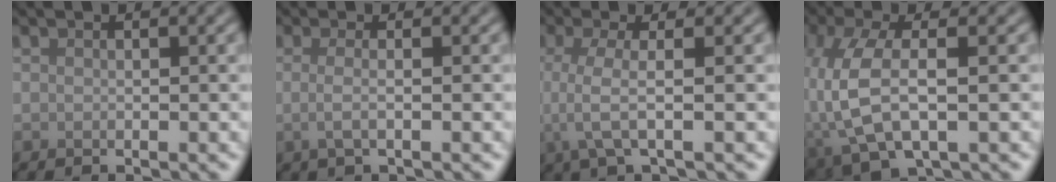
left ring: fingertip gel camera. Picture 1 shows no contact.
{"total": 2.2, "force": [-0.1, 0.8, 2.1], "torque": [-0.036, -0.003, -0.006]}
{"total": 3.7, "force": [-0.2, 1.1, 3.6], "torque": [-0.070, -0.006, -0.008]}
{"total": 6.3, "force": [-1.4, 2.4, 5.7], "torque": [-0.132, -0.004, -0.027]}